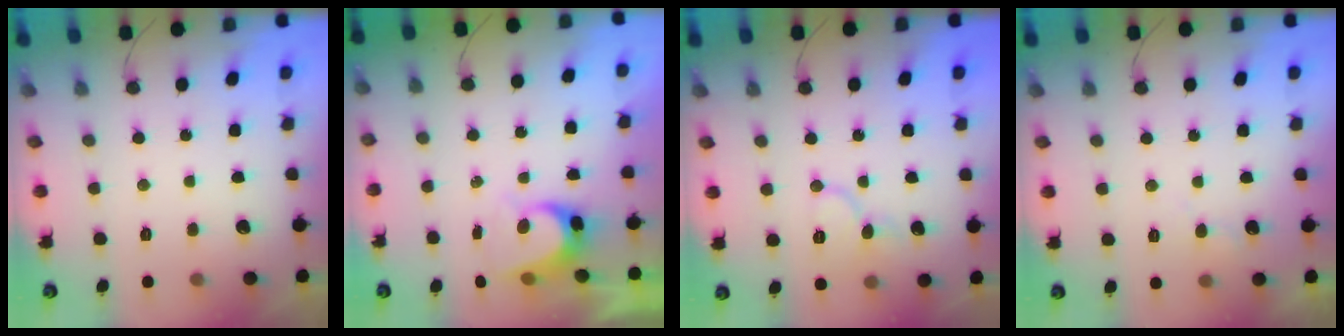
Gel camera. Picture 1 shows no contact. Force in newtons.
{"total": 5.9, "press": 5.9, "slide": 0.5}
{"total": 8.4, "press": 8.3, "slide": 0.9}
{"total": 4.9, "press": 4.8, "slide": 0.5}